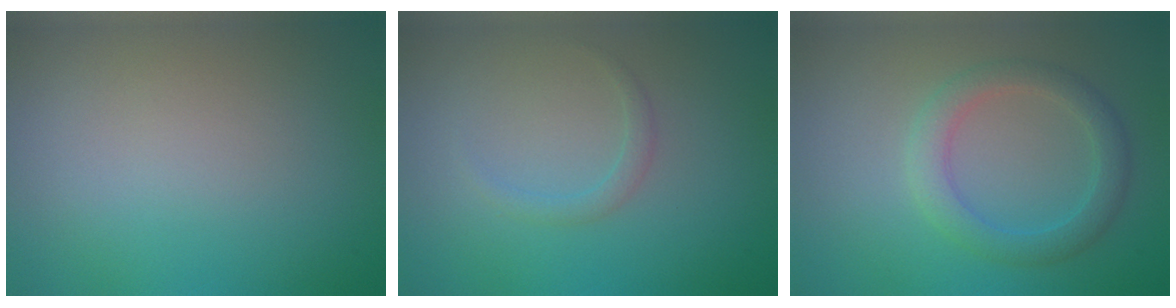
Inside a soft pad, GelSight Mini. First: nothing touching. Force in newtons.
{"total": 1.1, "press": 1.1, "slide": 0.1}
{"total": 3.2, "press": 3.2, "slide": 0.4}